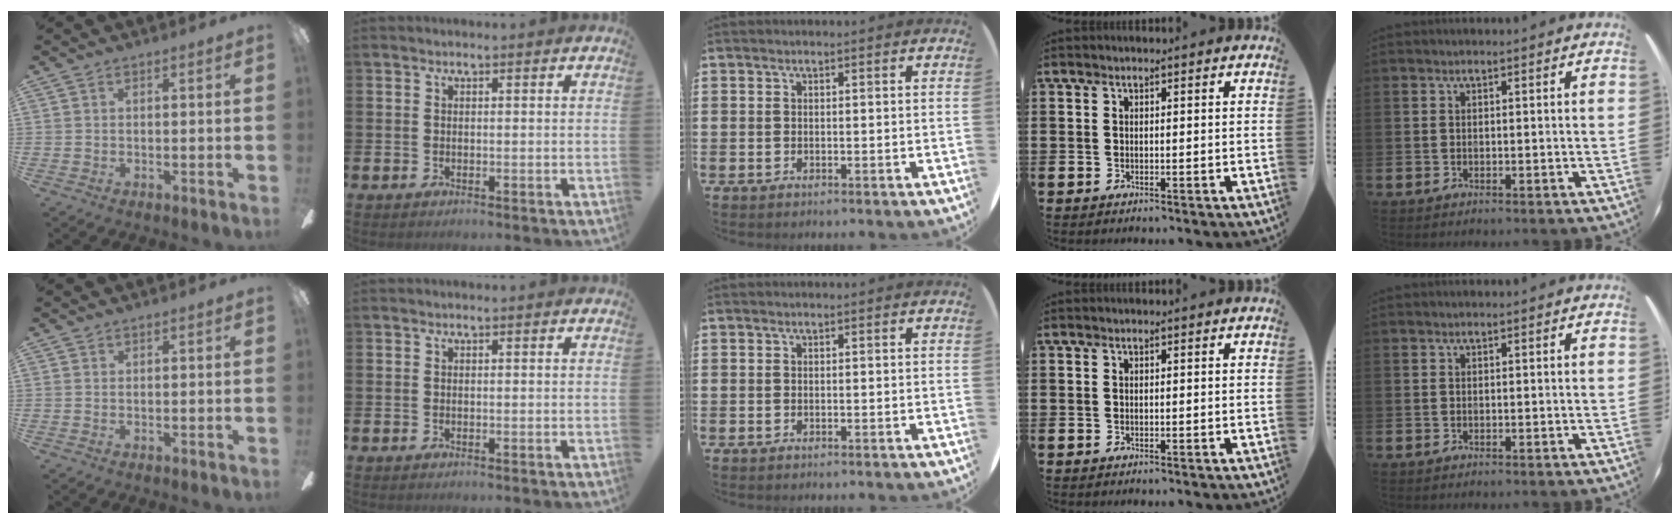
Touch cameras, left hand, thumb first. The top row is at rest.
{}